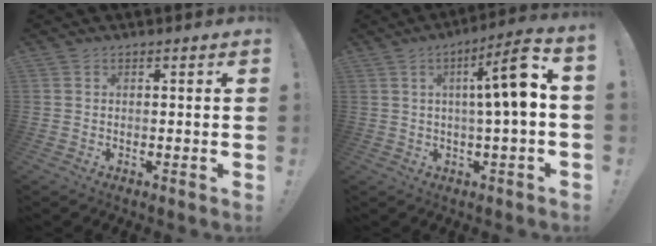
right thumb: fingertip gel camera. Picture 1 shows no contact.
{"total": 11.1, "force": [1.5, 0.5, 11.0], "torque": [-0.164, -0.003, 0.009]}